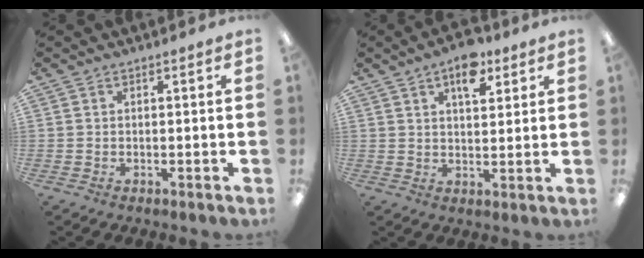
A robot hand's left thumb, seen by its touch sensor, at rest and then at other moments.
{"total": 8.8, "force": [5.1, 4.4, 5.7], "torque": [-0.066, -0.027, 0.081]}